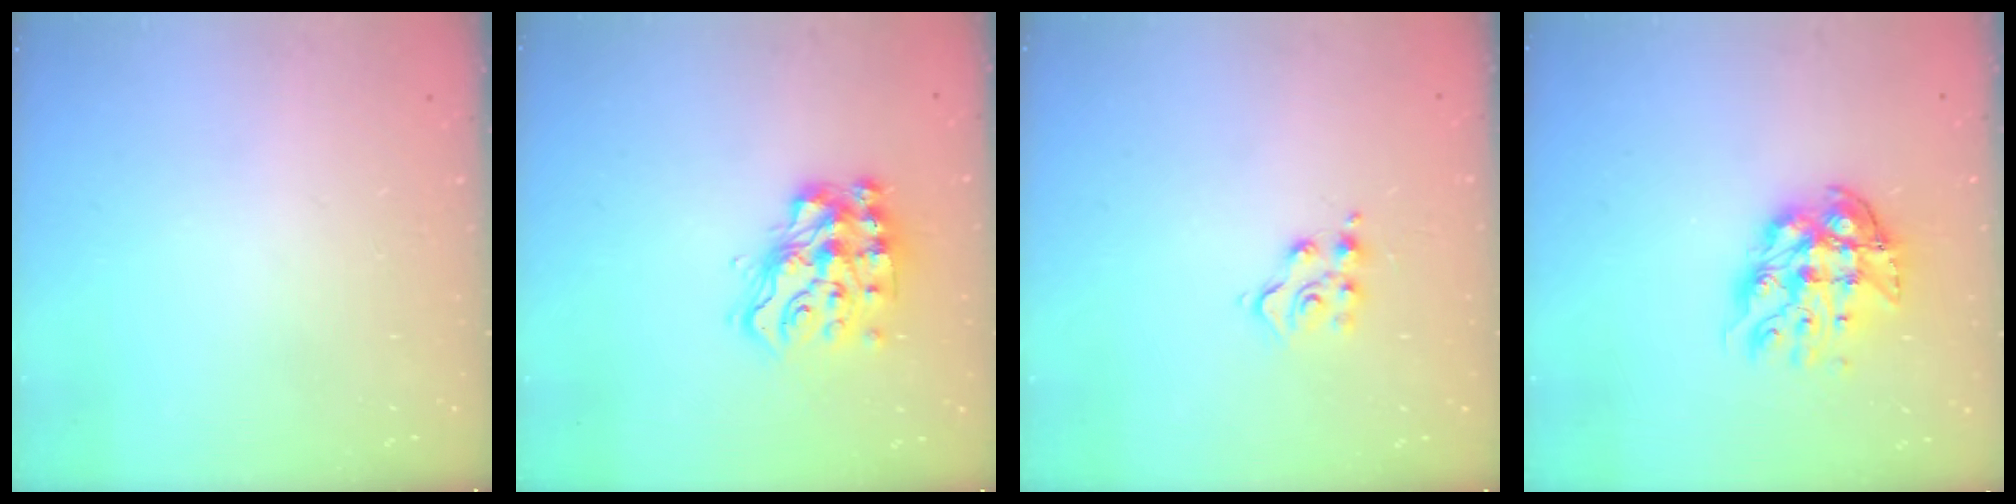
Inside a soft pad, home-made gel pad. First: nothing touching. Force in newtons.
{"total": 14.6, "press": 14.4, "slide": 2.0}
{"total": 6.7, "press": 6.7, "slide": 0.0}
{"total": 11.2, "press": 11.1, "slide": 1.0}